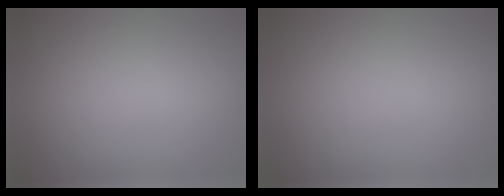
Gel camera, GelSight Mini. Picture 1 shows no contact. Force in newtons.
{"total": 0.0}